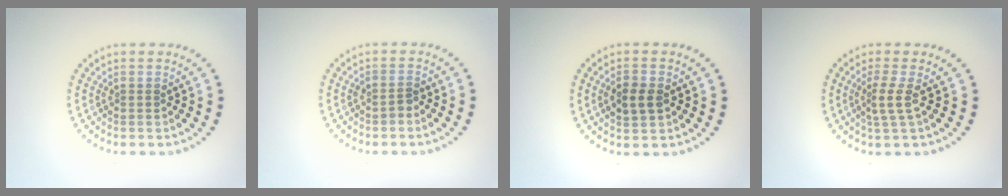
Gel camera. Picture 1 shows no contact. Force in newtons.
{"total": 1.1, "press": 0.9, "slide": 0.7}
{"total": 2.6, "press": 2.6, "slide": 0.1}
{"total": 2.0, "press": 1.4, "slide": 1.5}